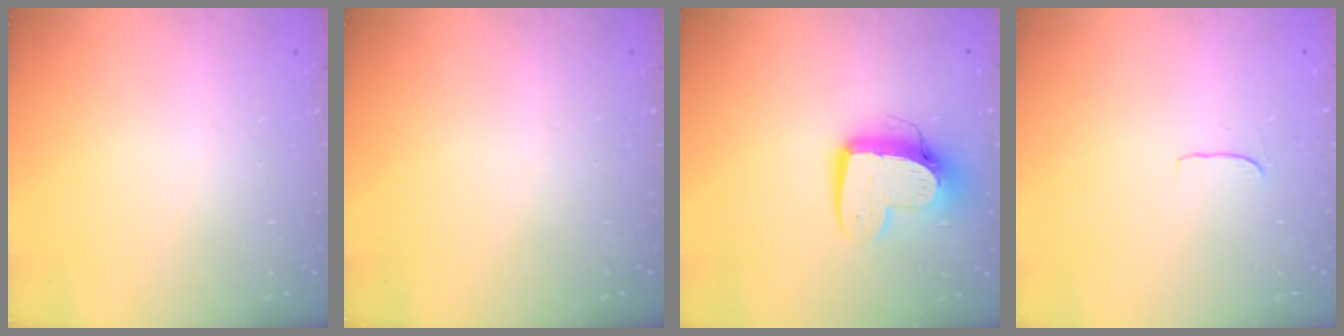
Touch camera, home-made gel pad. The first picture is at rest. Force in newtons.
{"total": 0.0}
{"total": 12.2, "press": 12.1, "slide": 1.3}
{"total": 4.1, "press": 4.1, "slide": 0.3}